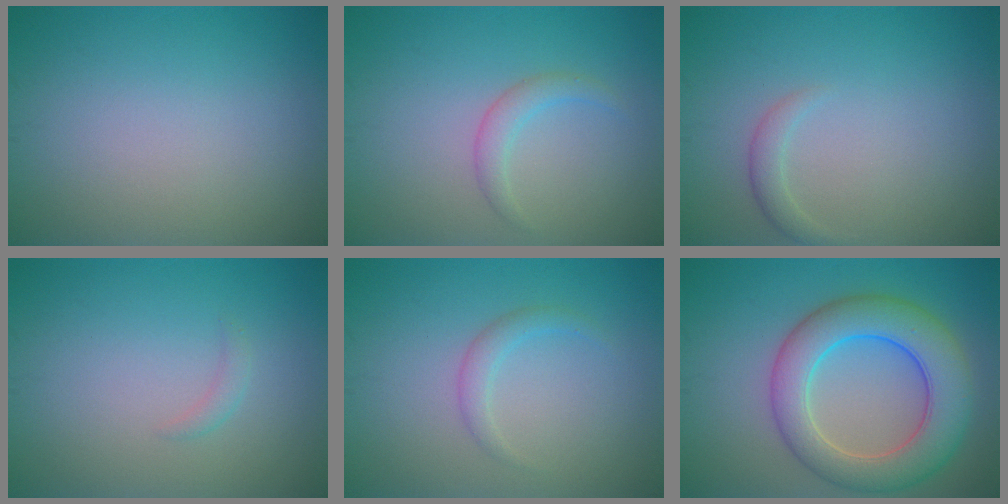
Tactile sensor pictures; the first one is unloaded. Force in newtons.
{"total": 1.7, "press": 1.7, "slide": 0.1}
{"total": 1.3, "press": 1.3, "slide": 0.0}
{"total": 0.8, "press": 0.8, "slide": 0.0}
{"total": 1.5, "press": 1.5, "slide": 0.1}
{"total": 8.2, "press": 8.2, "slide": 0.2}